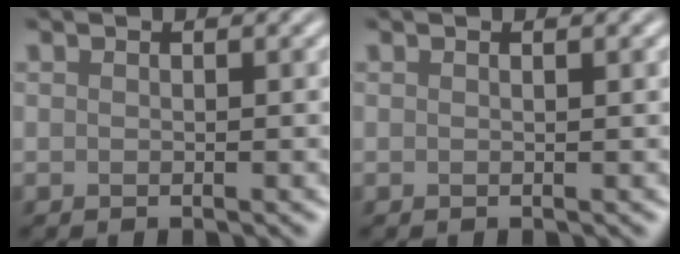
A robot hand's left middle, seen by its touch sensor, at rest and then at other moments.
{"total": 1.3, "force": [0.6, 0.6, 1.0], "torque": [0.000, -0.002, -0.004]}